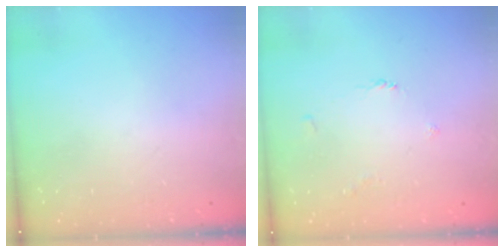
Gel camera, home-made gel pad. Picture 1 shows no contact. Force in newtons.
{"total": 2.5, "press": 2.5, "slide": 0.4}